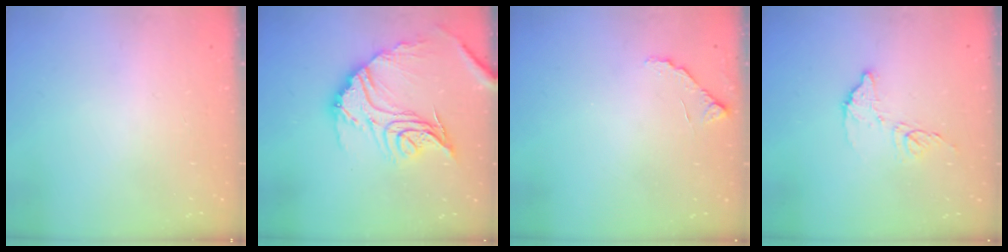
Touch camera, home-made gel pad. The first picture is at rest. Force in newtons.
{"total": 20.5, "press": 20.4, "slide": 2.0}
{"total": 5.9, "press": 5.9, "slide": 0.6}
{"total": 7.6, "press": 7.6, "slide": 0.2}